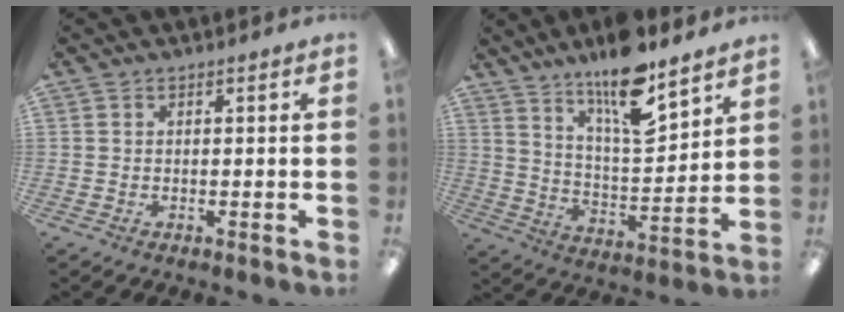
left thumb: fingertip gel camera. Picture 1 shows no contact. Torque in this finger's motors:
{"motor_torque": [1.97, 0.94, 1.33, -1.41, 0.08]}